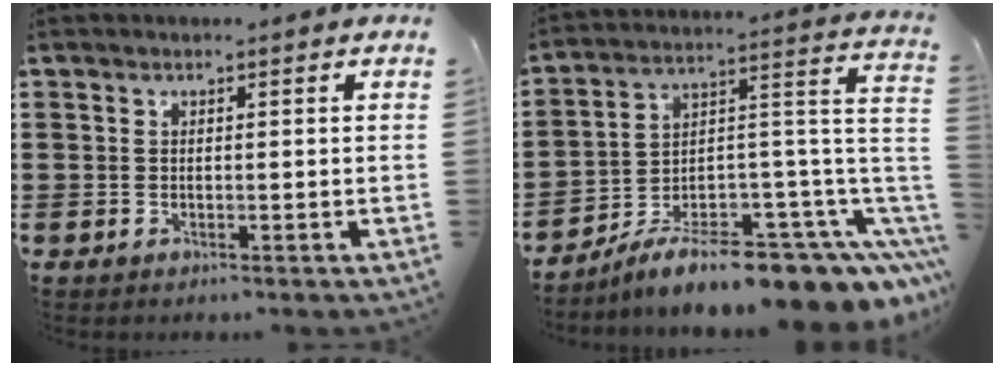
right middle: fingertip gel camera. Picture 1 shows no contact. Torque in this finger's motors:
{"motor_torque": [2.14, 0.00, 1.05, 0.21]}